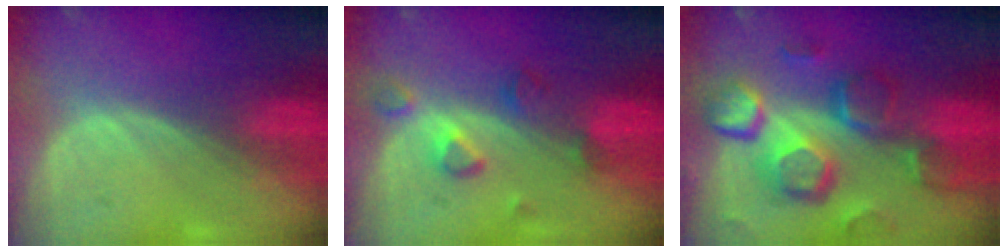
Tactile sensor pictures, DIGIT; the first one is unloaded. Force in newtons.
{"total": 4.4, "press": 4.3, "slide": 0.7}
{"total": 12.5, "press": 10.9, "slide": 6.1}